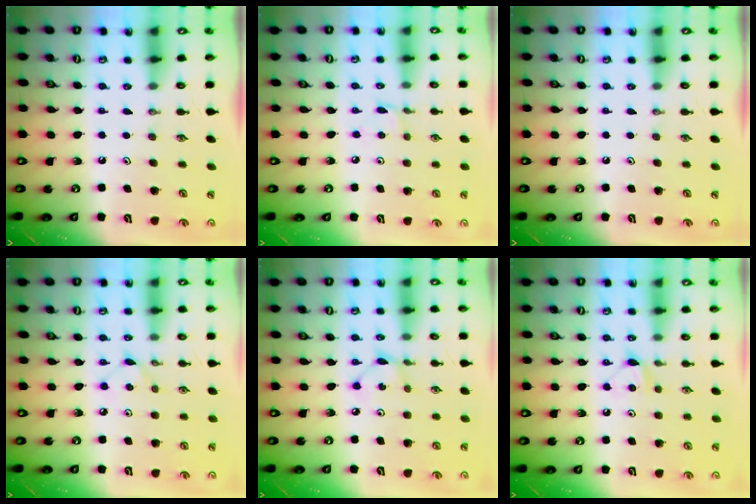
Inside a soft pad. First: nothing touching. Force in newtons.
{"total": 1.6, "press": 1.5, "slide": 0.2}
{"total": 0.0}
{"total": 4.1, "press": 4.0, "slide": 0.6}
{"total": 2.5, "press": 2.5, "slide": 0.1}
{"total": 6.1, "press": 6.0, "slide": 0.8}